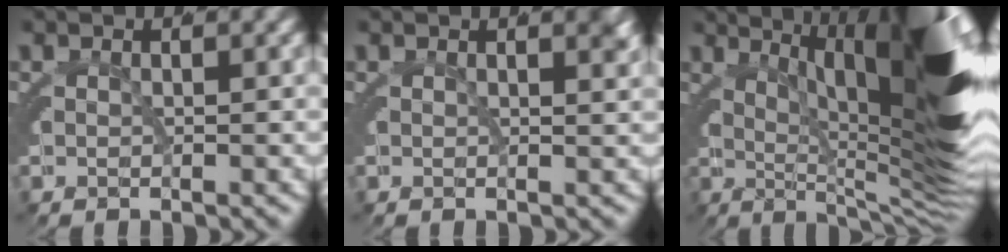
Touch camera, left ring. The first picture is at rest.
{"total": 1.4, "force": [0.5, 0.1, 1.4], "torque": [-0.007, 0.002, 0.008]}
{"total": 22.7, "force": [3.6, 7.5, 21.1], "torque": [-0.234, 0.022, 0.041]}